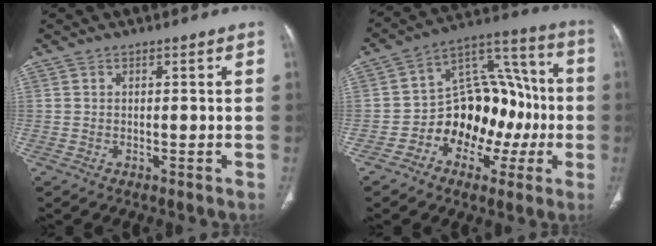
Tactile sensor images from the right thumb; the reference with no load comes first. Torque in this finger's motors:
{"motor_torque": [1.60, 1.76, 0.96, -0.74, 0.10]}